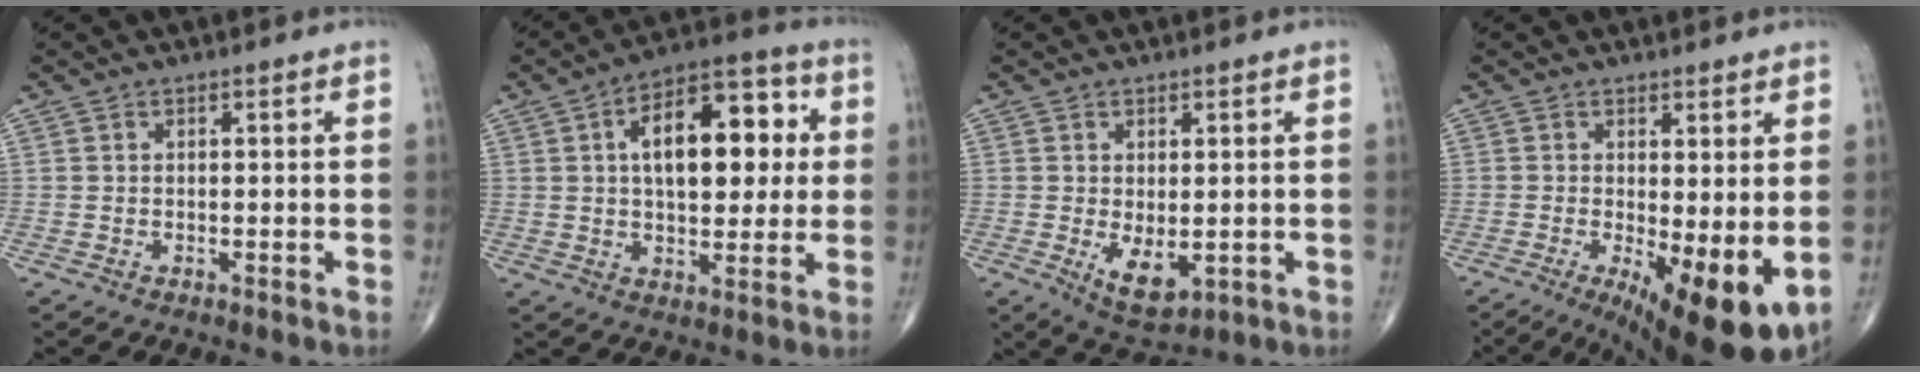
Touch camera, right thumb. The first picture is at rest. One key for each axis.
{"total": 17.0, "fx": 3.2, "fy": 9.0, "fz": 14.1, "tx": -0.176, "ty": 0.020, "tz": 0.043}
{"total": 6.0, "fx": -0.8, "fy": 3.1, "fz": 5.1, "tx": -0.072, "ty": -0.016, "tz": 0.001}
{"total": 12.2, "fx": -2.2, "fy": 3.9, "fz": 11.4, "tx": -0.166, "ty": -0.024, "tz": -0.019}